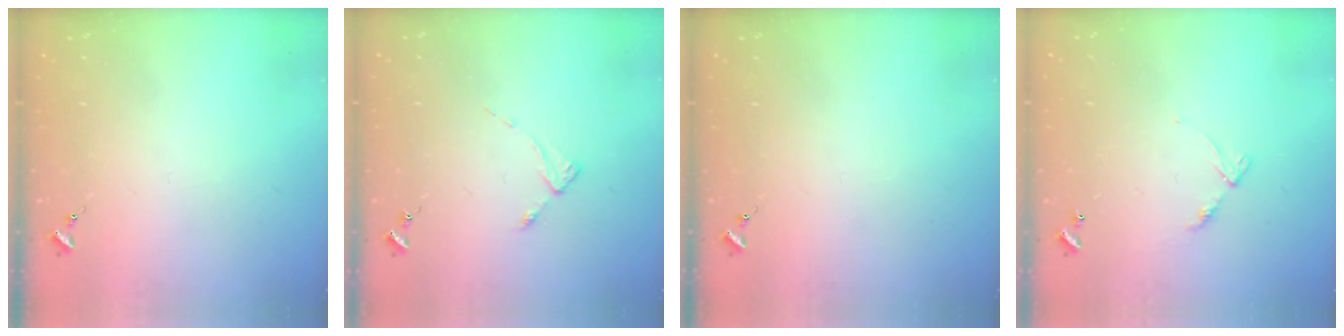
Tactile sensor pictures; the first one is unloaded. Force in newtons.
{"total": 2.9, "press": 2.8, "slide": 0.4}
{"total": 0.0}
{"total": 6.1, "press": 6.0, "slide": 0.6}